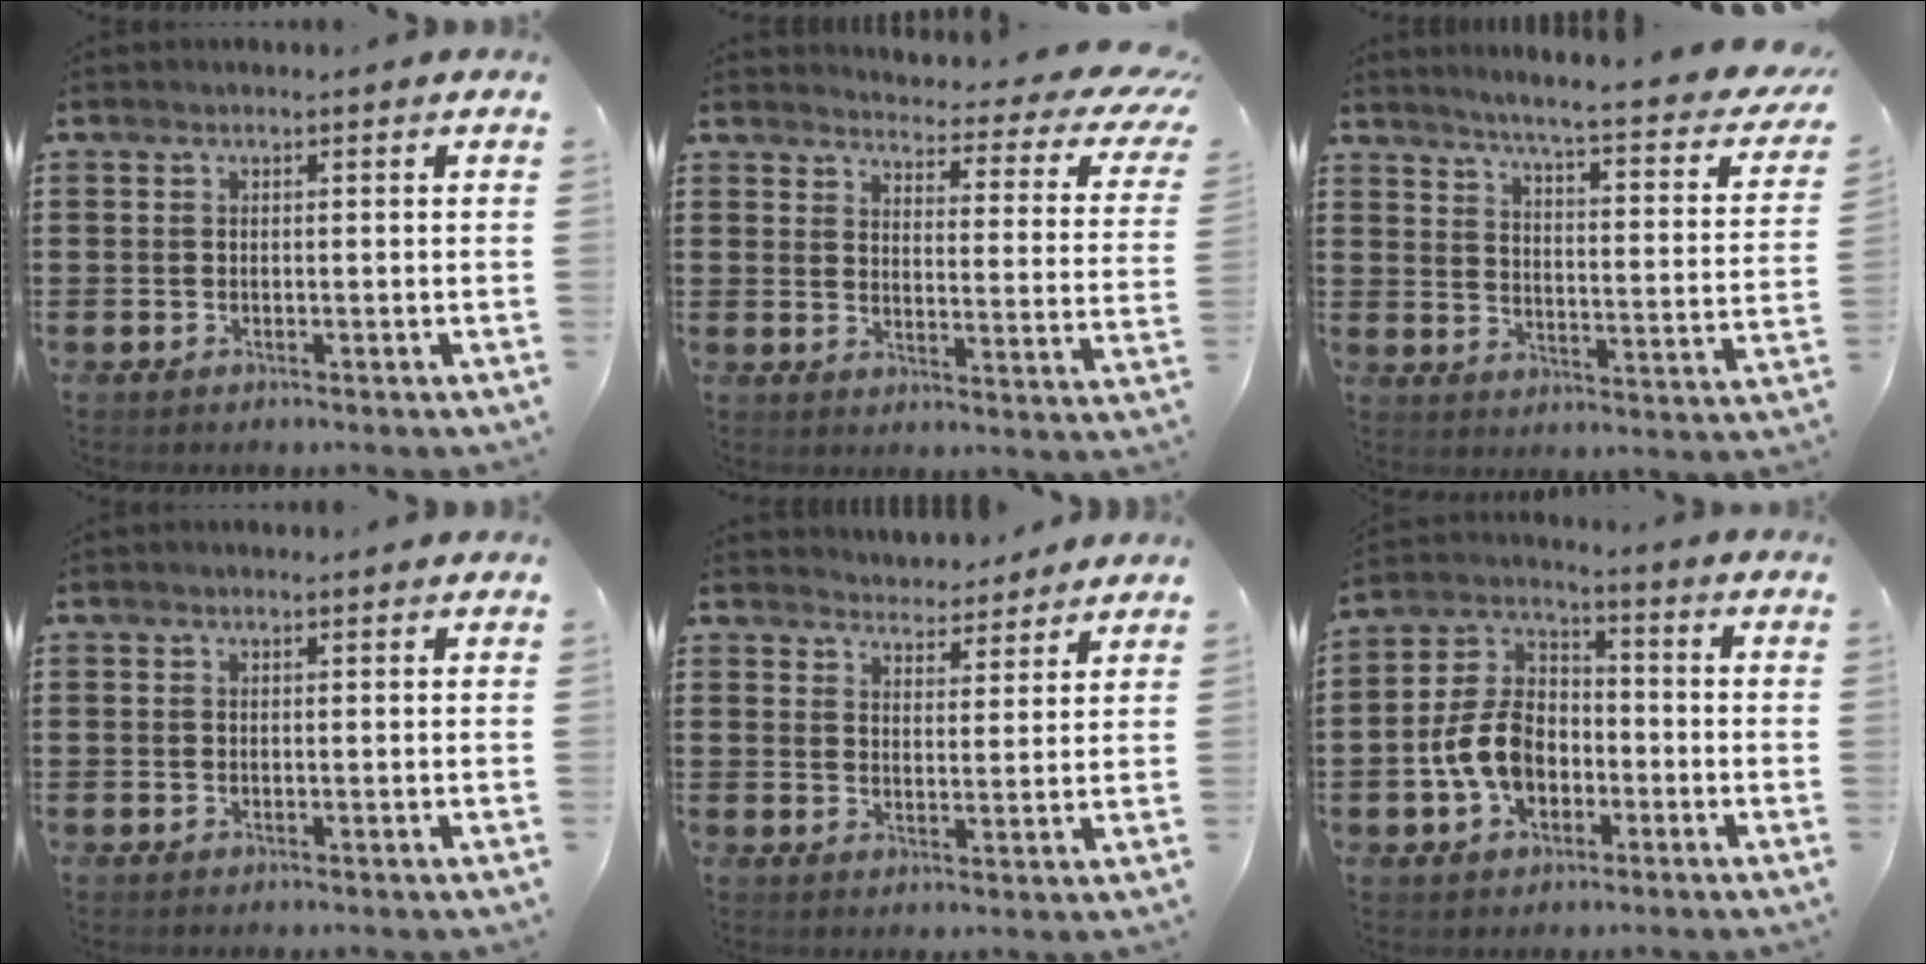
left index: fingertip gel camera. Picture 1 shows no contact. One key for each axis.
{"total": 3.7, "fx": 3.3, "fy": 0.5, "fz": 1.8, "tx": -0.038, "ty": -0.034, "tz": 0.046}
{"total": 4.7, "fx": 3.9, "fy": -0.7, "fz": 2.6, "tx": -0.062, "ty": -0.043, "tz": 0.053}
{"total": 0.0}
{"total": 4.0, "fx": 4.0, "fy": 0.4, "fz": -0.2, "tx": -0.011, "ty": -0.018, "tz": 0.072}
{"total": 9.4, "fx": -2.7, "fy": 6.6, "fz": 6.1, "tx": -0.158, "ty": 0.012, "tz": -0.057}